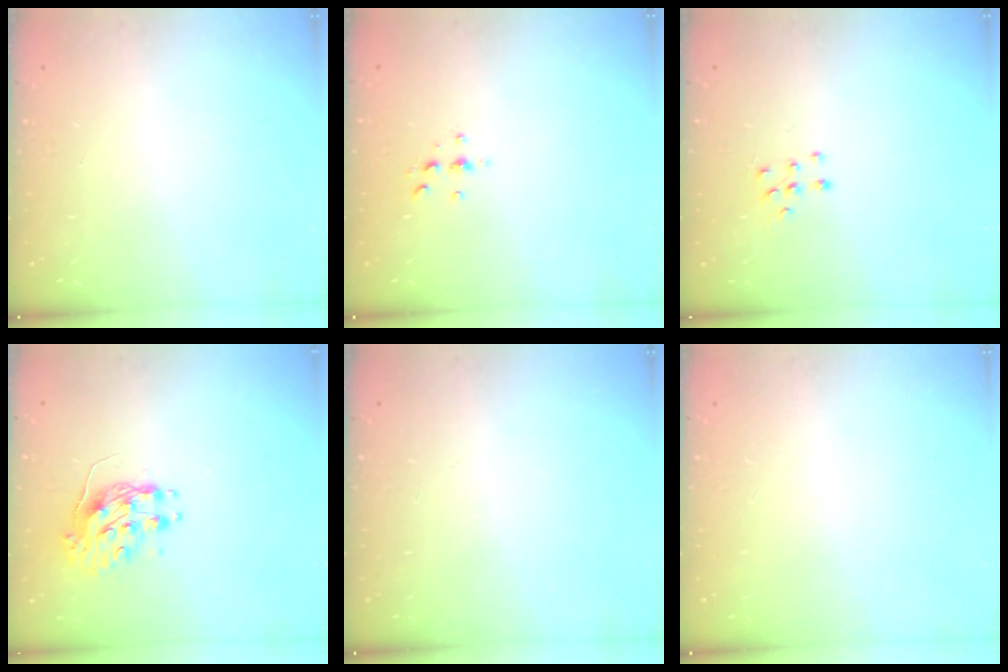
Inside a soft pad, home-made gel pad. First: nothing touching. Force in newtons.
{"total": 3.0, "press": 3.0, "slide": 0.4}
{"total": 6.0, "press": 6.0, "slide": 0.4}
{"total": 9.3, "press": 9.3, "slide": 0.8}
{"total": 0.0}
{"total": 0.0}